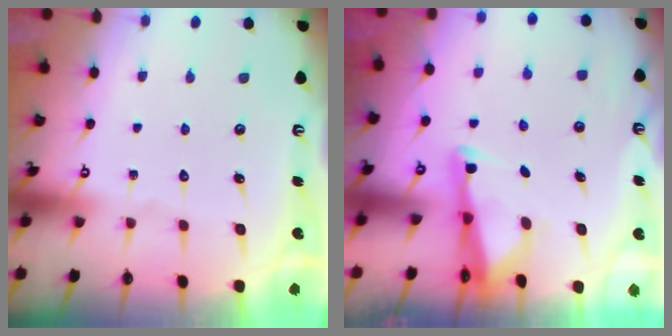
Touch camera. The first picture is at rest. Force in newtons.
{"total": 2.7, "press": 2.6, "slide": 0.7}